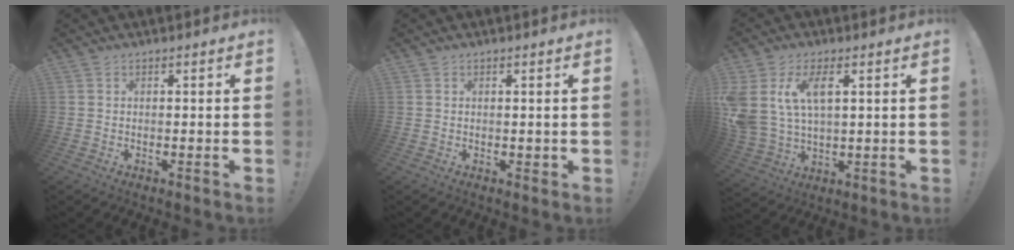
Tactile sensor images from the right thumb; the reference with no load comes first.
{"total": 1.1, "force": [0.4, 0.9, 0.5], "torque": [0.002, -0.003, 0.005]}
{"total": 11.0, "force": [4.6, 6.2, 7.9], "torque": [-0.166, -0.009, 0.085]}